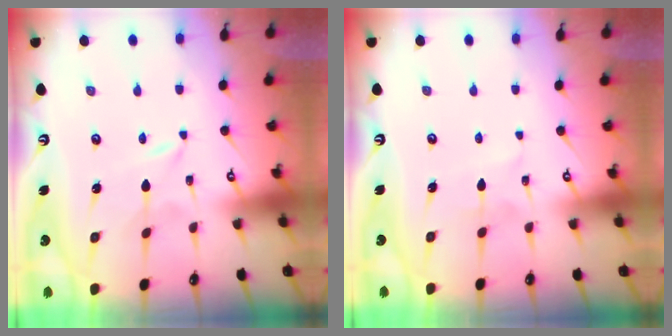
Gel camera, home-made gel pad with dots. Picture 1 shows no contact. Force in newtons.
{"total": 4.3, "press": 4.3, "slide": 0.4}